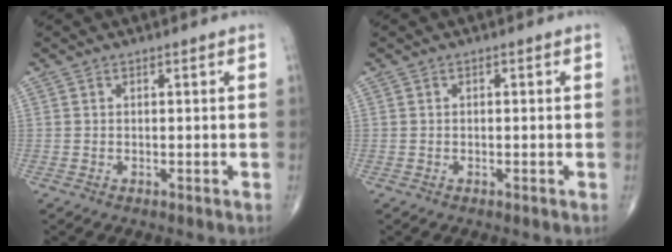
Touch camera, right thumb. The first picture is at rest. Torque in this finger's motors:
{"motor_torque": [-0.43, -0.17, 0.01, 0.17, -0.01]}